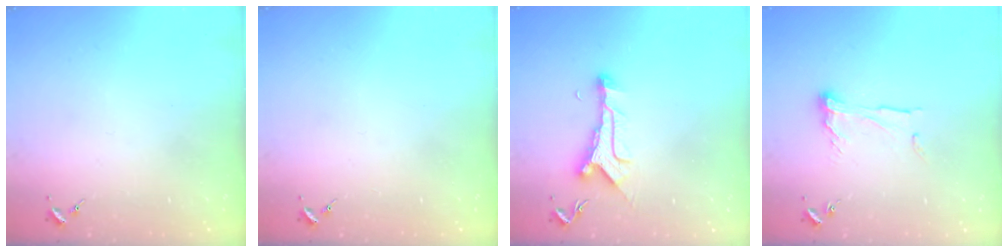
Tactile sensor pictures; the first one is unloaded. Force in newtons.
{"total": 0.0}
{"total": 9.9, "press": 9.9, "slide": 0.3}
{"total": 9.0, "press": 9.0, "slide": 0.3}